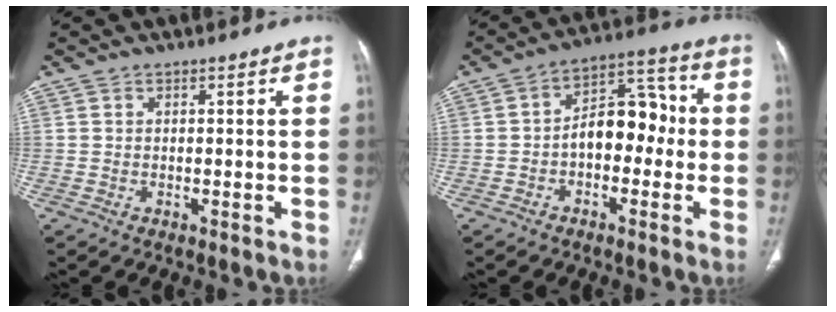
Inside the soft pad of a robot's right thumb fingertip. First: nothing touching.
{"total": 10.5, "force": [-1.3, 6.7, 8.0], "torque": [-0.086, 0.042, -0.033]}